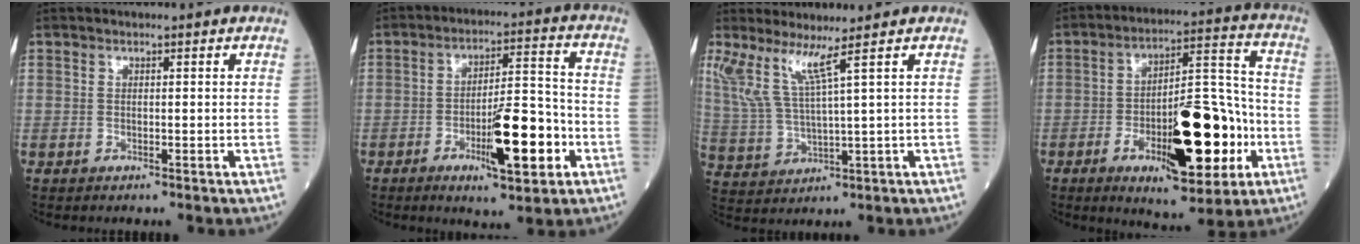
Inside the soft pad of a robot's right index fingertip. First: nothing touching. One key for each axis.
{"total": 11.8, "fx": -4.3, "fy": 2.5, "fz": 10.7, "tx": -0.167, "ty": 0.006, "tz": -0.064}
{"total": 6.3, "fx": 4.2, "fy": -1.2, "fz": 4.6, "tx": -0.104, "ty": -0.003, "tz": 0.100}
{"total": 18.2, "fx": -5.6, "fy": 5.4, "fz": 16.4, "tx": -0.255, "ty": 0.013, "tz": -0.077}